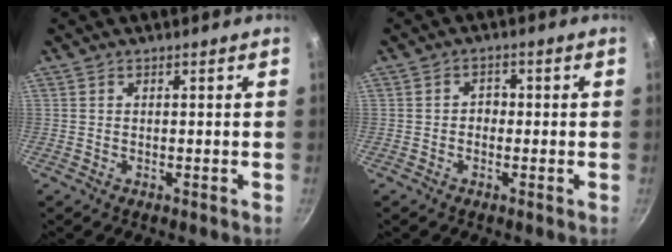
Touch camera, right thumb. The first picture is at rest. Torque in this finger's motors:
{"motor_torque": [-0.62, 0.16, 0.21, 0.15, 0.03]}